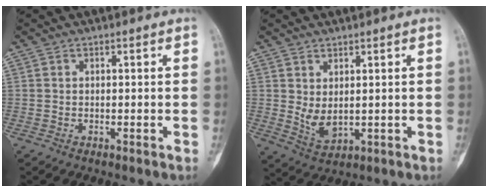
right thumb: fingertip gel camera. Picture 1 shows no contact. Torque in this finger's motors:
{"motor_torque": [-0.15, 1.07, 0.05, -0.06, 0.23]}